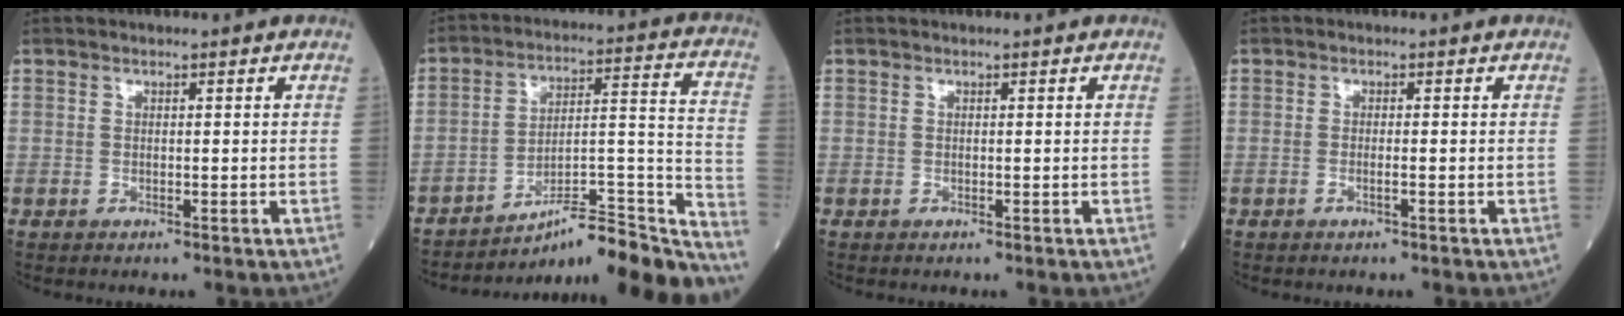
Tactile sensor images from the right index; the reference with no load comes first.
{"total": 21.2, "force": [-19.2, 0.7, 9.0], "torque": [-0.074, 0.036, -0.281]}
{"total": 0.0}
{"total": 0.9, "force": [-0.4, 0.0, 0.8], "torque": [-0.020, -0.001, -0.006]}